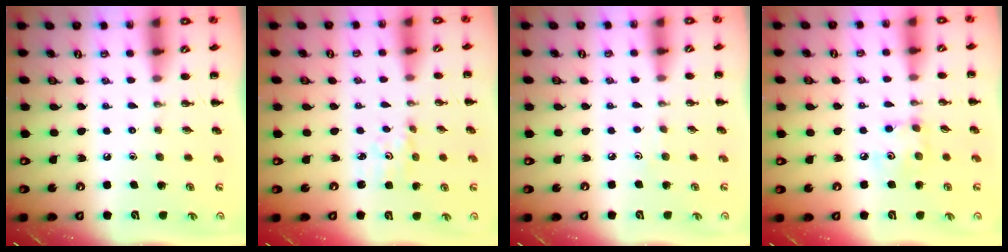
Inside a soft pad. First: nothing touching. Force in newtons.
{"total": 1.9, "press": 1.9, "slide": 0.5}
{"total": 2.6, "press": 2.5, "slide": 0.8}
{"total": 4.9, "press": 4.8, "slide": 0.7}